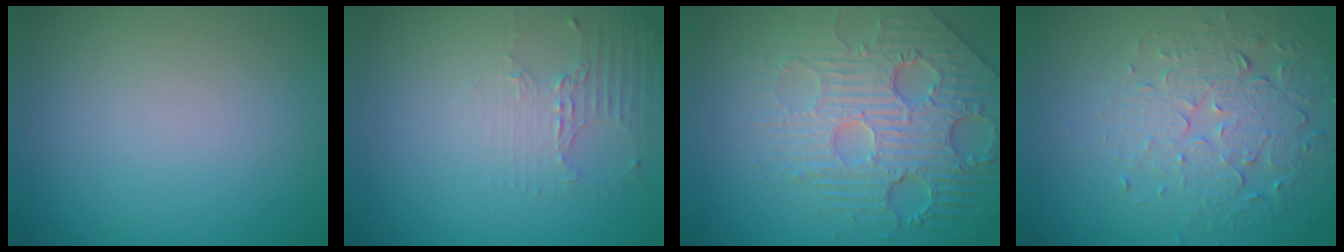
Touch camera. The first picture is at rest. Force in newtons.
{"total": 2.2, "press": 1.6, "slide": 1.5}
{"total": 7.1, "press": 5.4, "slide": 4.7}
{"total": 5.4, "press": 3.7, "slide": 3.9}